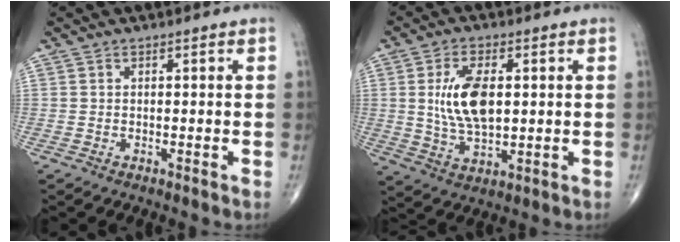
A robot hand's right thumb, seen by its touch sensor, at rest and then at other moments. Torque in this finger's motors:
{"motor_torque": [0.16, 0.18, 0.33, 0.20, 0.23]}